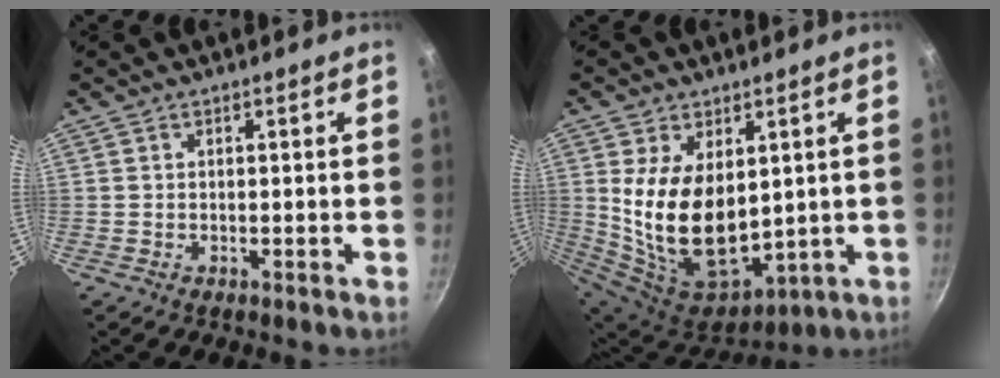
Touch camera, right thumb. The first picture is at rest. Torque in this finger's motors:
{"motor_torque": [-1.21, 1.84, 1.93, 0.36, 0.18]}